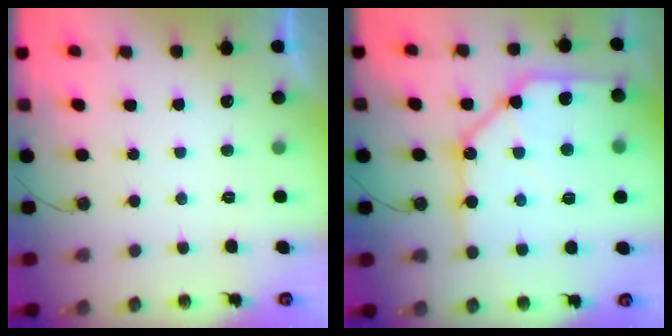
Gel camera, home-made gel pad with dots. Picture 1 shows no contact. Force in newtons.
{"total": 18.0, "press": 17.9, "slide": 1.5}